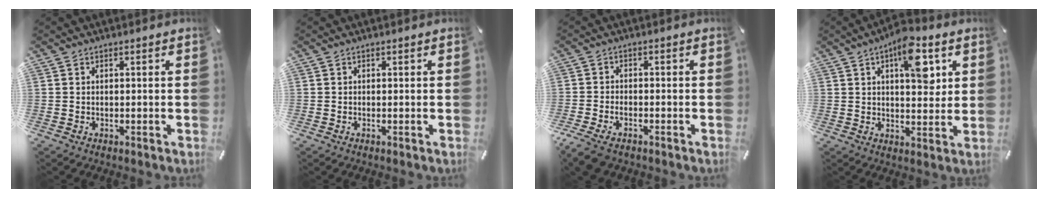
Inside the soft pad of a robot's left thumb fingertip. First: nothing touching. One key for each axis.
{"total": 0.0}
{"total": 3.6, "fx": -2.2, "fy": 2.1, "fz": 1.9, "tx": -0.045, "ty": 0.008, "tz": -0.045}
{"total": 11.4, "fx": 4.8, "fy": 5.3, "fz": 8.9, "tx": -0.113, "ty": -0.019, "tz": 0.075}